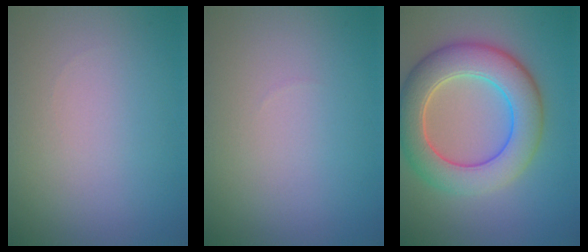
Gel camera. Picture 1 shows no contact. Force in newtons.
{"total": 0.0}
{"total": 7.9, "press": 7.9, "slide": 0.6}